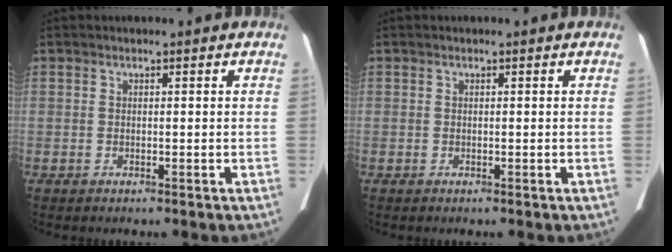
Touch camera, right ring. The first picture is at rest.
{"total": 0.0}